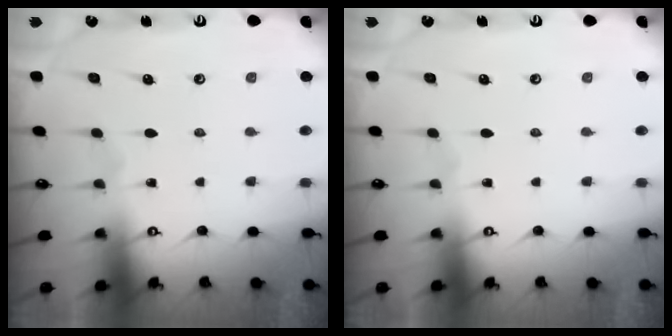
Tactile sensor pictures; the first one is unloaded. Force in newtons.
{"total": 0.0}